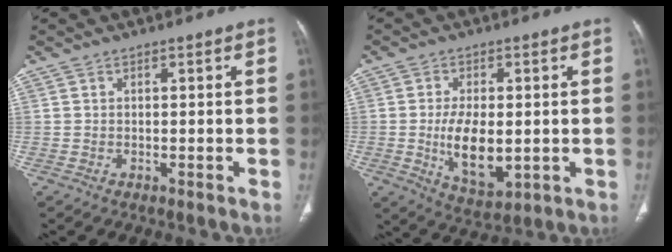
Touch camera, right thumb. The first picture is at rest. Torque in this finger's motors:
{"motor_torque": [3.50, 1.51, 1.40, -1.37, 0.40]}